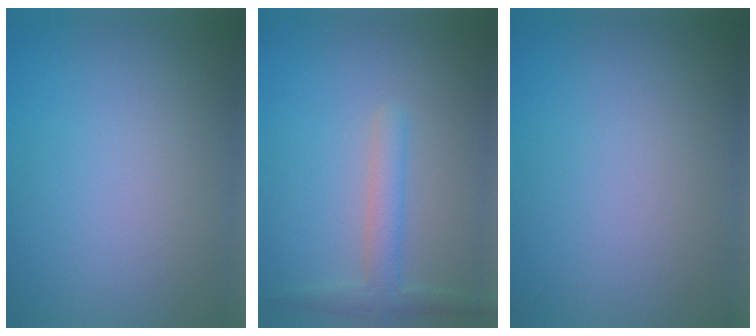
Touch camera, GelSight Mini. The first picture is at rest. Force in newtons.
{"total": 2.4, "press": 2.4, "slide": 0.2}
{"total": 0.0}